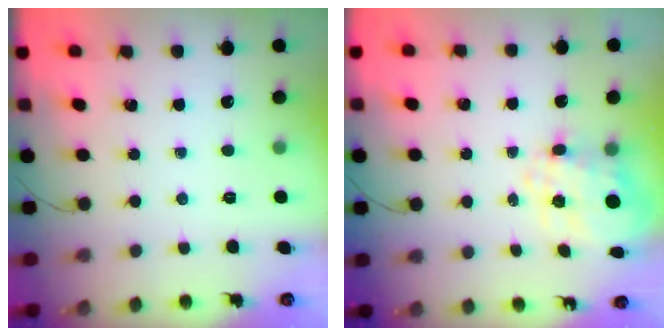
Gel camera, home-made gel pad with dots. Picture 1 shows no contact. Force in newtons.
{"total": 10.3, "press": 10.2, "slide": 1.1}